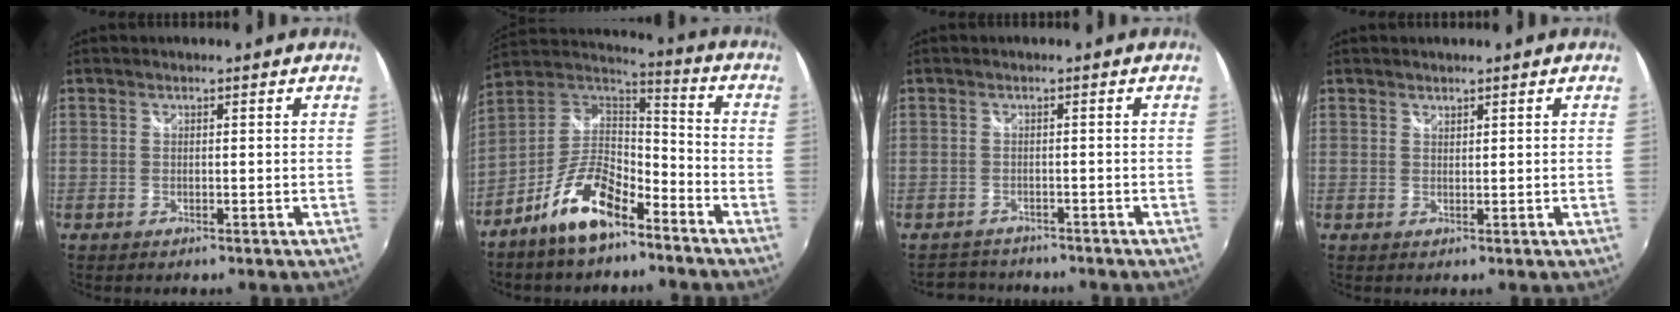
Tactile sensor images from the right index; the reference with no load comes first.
{"total": 14.2, "force": [-8.8, 5.7, 9.6], "torque": [-0.198, 0.012, -0.161]}
{"total": 3.7, "force": [-3.2, 1.8, -0.2], "torque": [-0.010, 0.008, -0.057]}
{"total": 0.7, "force": [0.7, 0.2, 0.1], "torque": [0.000, 0.000, 0.013]}